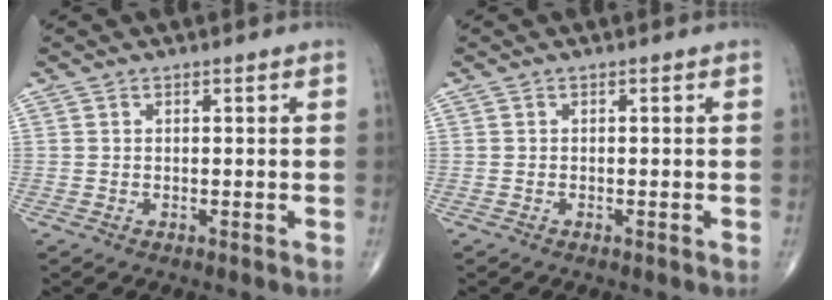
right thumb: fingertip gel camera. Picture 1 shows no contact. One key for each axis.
{"total": 0.0}